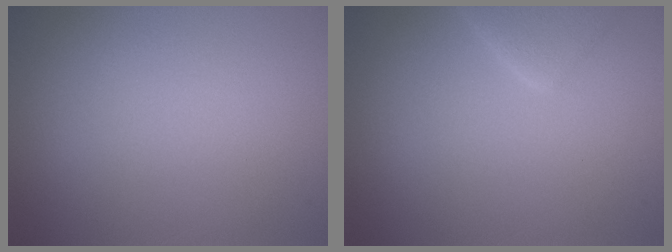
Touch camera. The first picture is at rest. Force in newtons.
{"total": 2.3, "press": 2.3, "slide": 0.1}